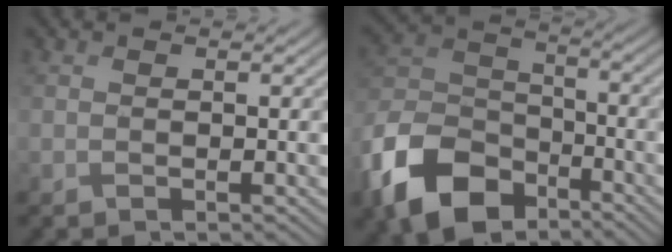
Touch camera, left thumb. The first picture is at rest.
{"total": 13.2, "force": [-8.5, 7.9, 6.3], "torque": [-0.156, -0.021, -0.185]}